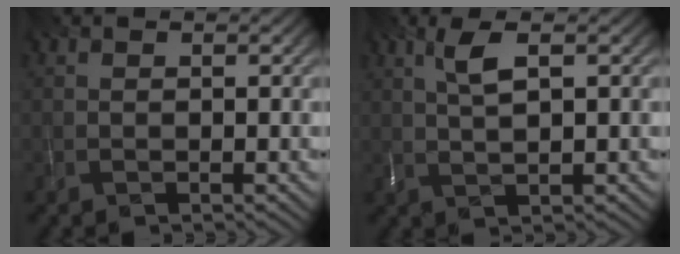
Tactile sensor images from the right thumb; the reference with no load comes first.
{"total": 3.3, "force": [1.3, 0.4, 3.0], "torque": [-0.071, 0.005, 0.030]}